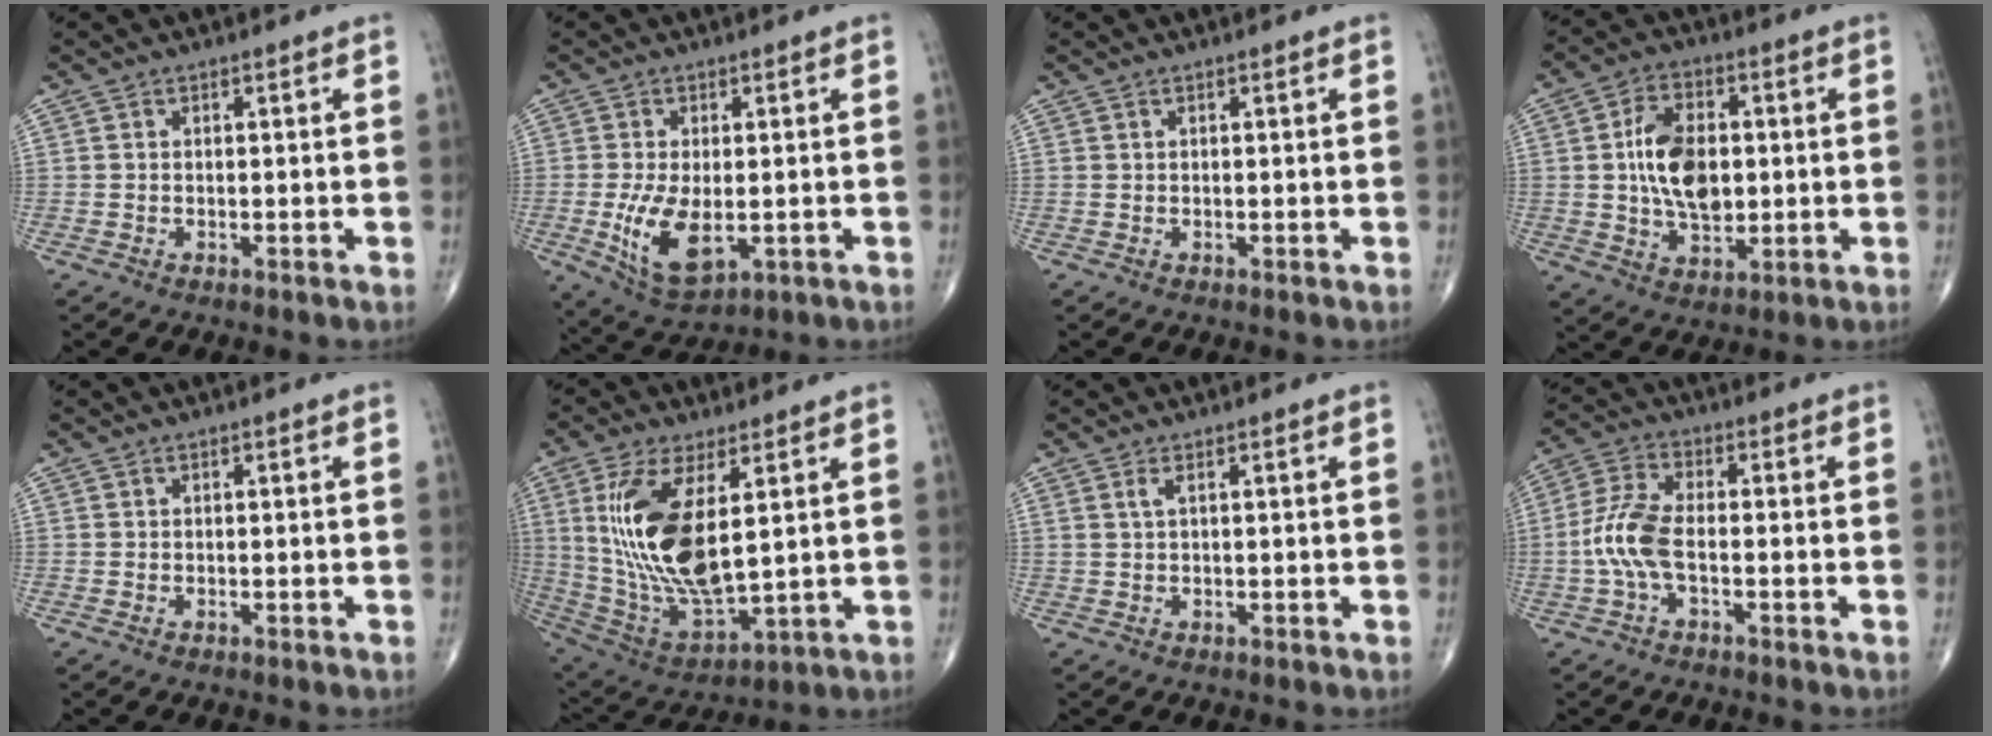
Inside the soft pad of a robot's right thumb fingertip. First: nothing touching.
{"total": 10.0, "force": [-1.8, 5.0, 8.4], "torque": [-0.157, -0.019, -0.018]}
{"total": 0.0}
{"total": 12.6, "force": [0.8, 7.8, 9.9], "torque": [-0.158, 0.002, 0.017]}
{"total": 0.0}
{"total": 19.1, "force": [4.2, 7.9, 16.8], "torque": [-0.343, -0.027, 0.097]}
{"total": 1.3, "force": [0.6, 0.3, 1.1], "torque": [-0.030, 0.003, 0.016]}
{"total": 7.8, "force": [-1.7, 3.2, 6.9], "torque": [-0.170, 0.021, -0.038]}